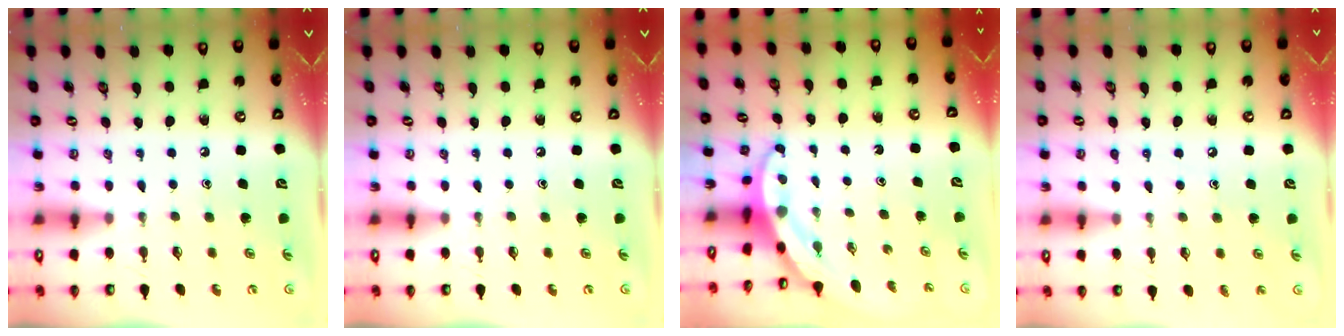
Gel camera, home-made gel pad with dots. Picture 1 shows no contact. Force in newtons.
{"total": 0.0}
{"total": 3.8, "press": 3.8, "slide": 0.5}
{"total": 4.8, "press": 4.8, "slide": 0.6}